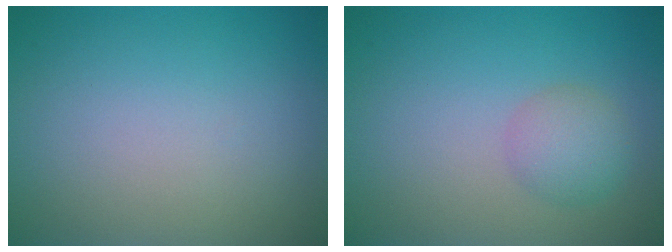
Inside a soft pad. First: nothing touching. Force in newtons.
{"total": 2.5, "press": 2.5, "slide": 0.1}